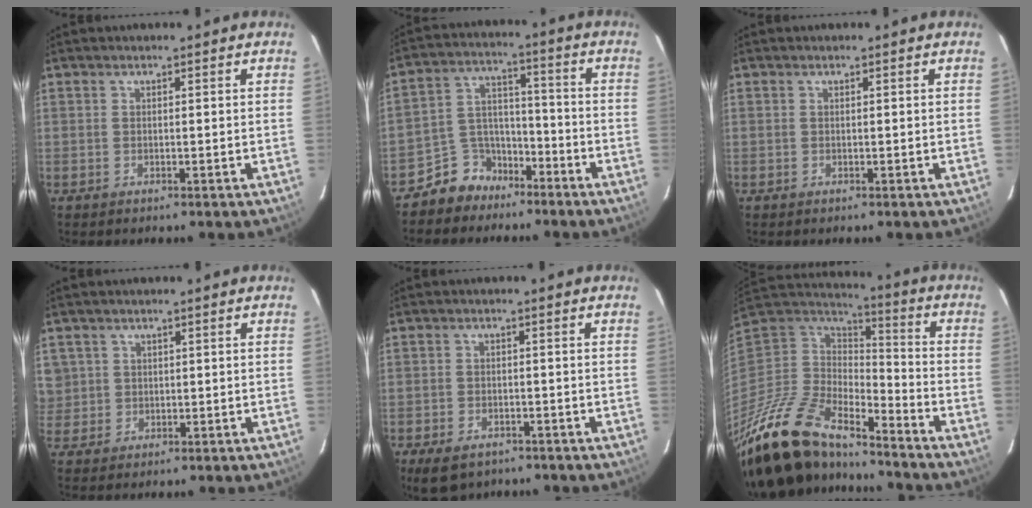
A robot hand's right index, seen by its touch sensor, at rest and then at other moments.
{"total": 8.4, "force": [-6.2, 5.6, 1.4], "torque": [-0.032, 0.042, -0.107]}
{"total": 0.0}
{"total": 4.6, "force": [1.1, 4.4, 0.6], "torque": [-0.001, 0.014, 0.026]}
{"total": 7.0, "force": [-4.8, 4.0, 3.1], "torque": [-0.076, -0.009, -0.072]}
{"total": 24.5, "force": [-19.5, 8.5, 12.1], "torque": [-0.253, -0.027, -0.351]}